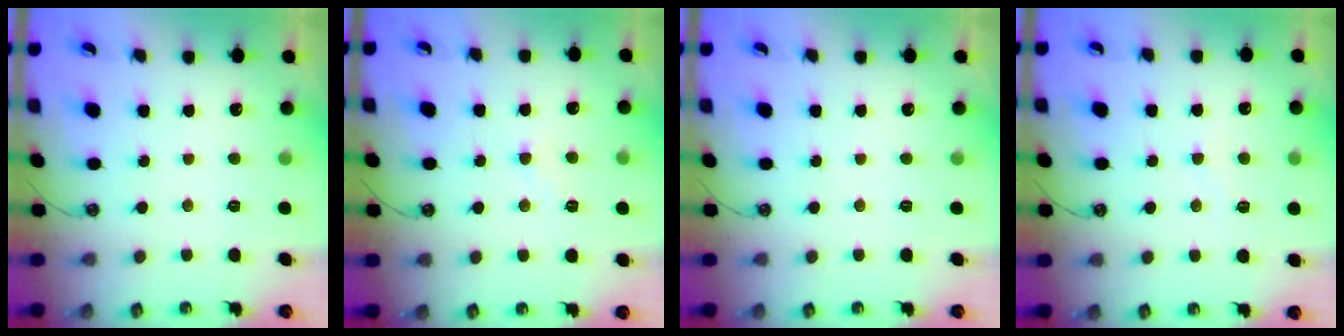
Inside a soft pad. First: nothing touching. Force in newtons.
{"total": 2.0, "press": 2.0, "slide": 0.4}
{"total": 0.0}
{"total": 1.8, "press": 1.7, "slide": 0.6}